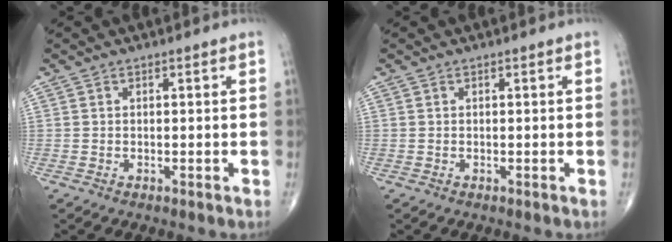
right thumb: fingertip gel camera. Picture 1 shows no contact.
{"total": 0.0}